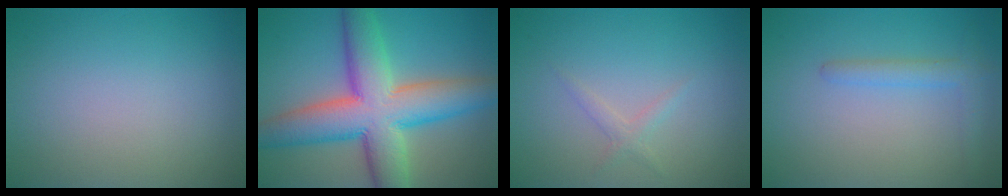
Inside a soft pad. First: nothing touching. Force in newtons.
{"total": 11.5, "press": 11.5, "slide": 0.4}
{"total": 1.1, "press": 1.1, "slide": 0.0}
{"total": 2.0, "press": 2.0, "slide": 0.2}